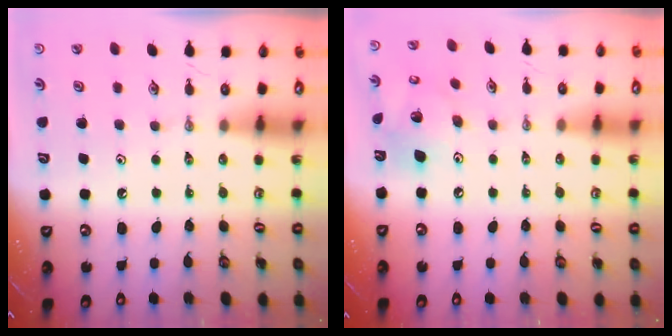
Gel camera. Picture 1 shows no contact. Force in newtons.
{"total": 14.7, "press": 14.4, "slide": 3.2}